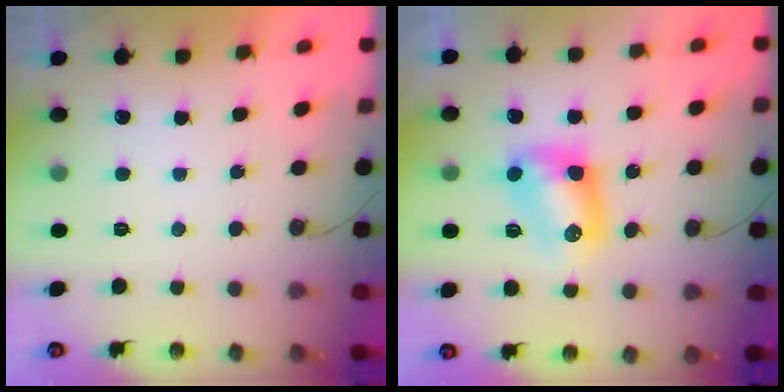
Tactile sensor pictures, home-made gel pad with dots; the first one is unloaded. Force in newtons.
{"total": 8.7, "press": 8.7, "slide": 0.3}